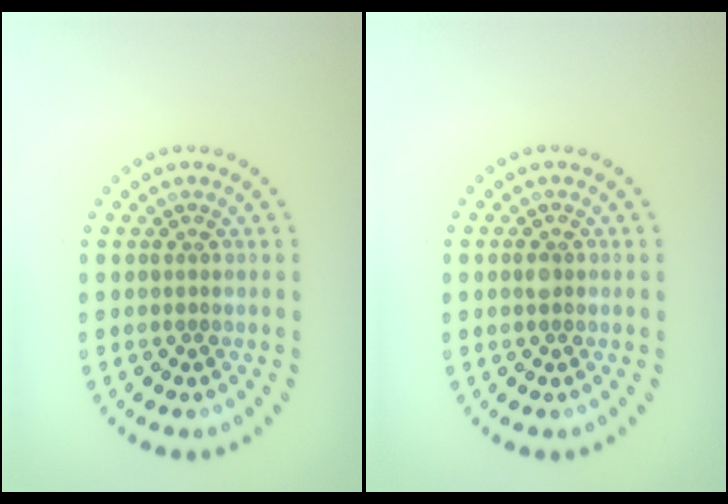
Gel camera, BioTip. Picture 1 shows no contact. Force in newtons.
{"total": 1.0, "press": 1.0, "slide": 0.0}